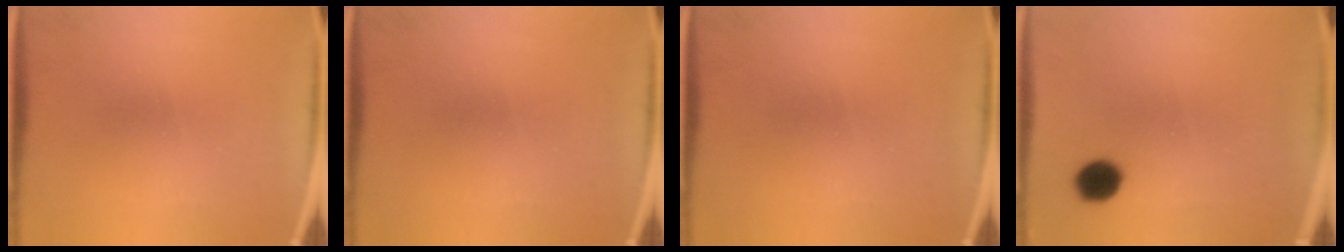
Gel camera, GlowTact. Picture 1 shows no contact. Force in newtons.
{"total": 0.0}
{"total": 0.0}
{"total": 5.5}